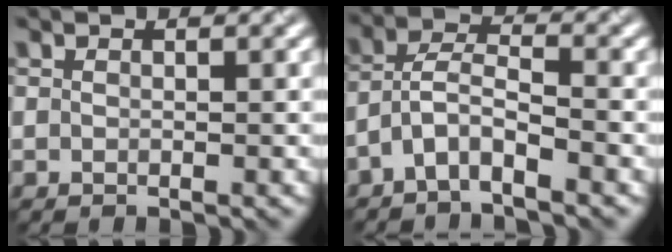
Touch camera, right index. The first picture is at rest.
{"total": 3.3, "force": [-2.2, 0.8, 2.3], "torque": [-0.048, 0.010, -0.054]}